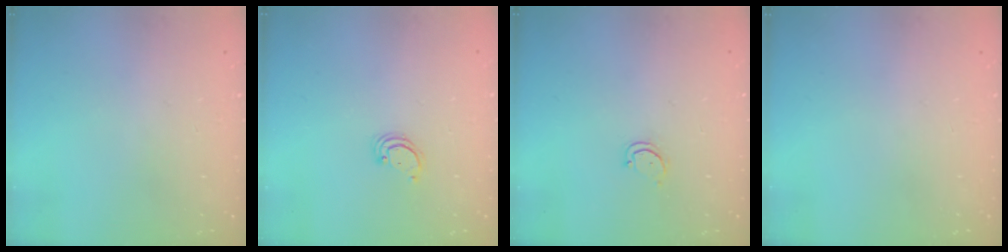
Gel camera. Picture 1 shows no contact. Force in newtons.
{"total": 1.7, "press": 1.7, "slide": 0.1}
{"total": 2.7, "press": 2.7, "slide": 0.3}
{"total": 0.0}